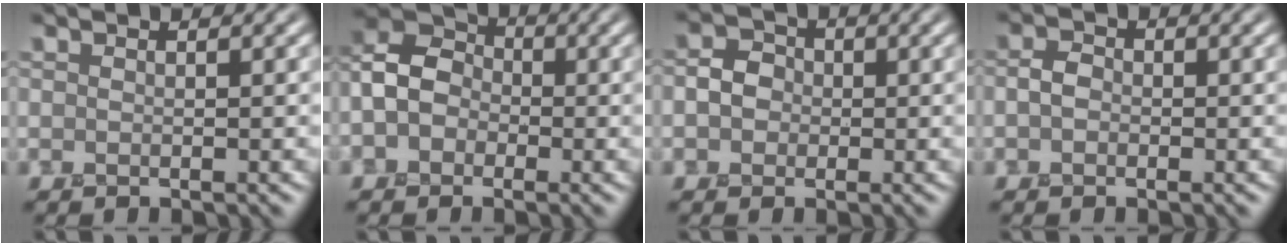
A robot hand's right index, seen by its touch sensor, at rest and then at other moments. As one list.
[{"total": 5.4, "force": [-1.0, 4.4, 2.9], "torque": [-0.060, 0.011, -0.029]}, {"total": 2.4, "force": [0.0, 2.2, 0.9], "torque": [-0.010, 0.007, -0.005]}, {"total": 1.5, "force": [-0.3, 1.2, 0.8], "torque": [-0.013, 0.006, -0.011]}]